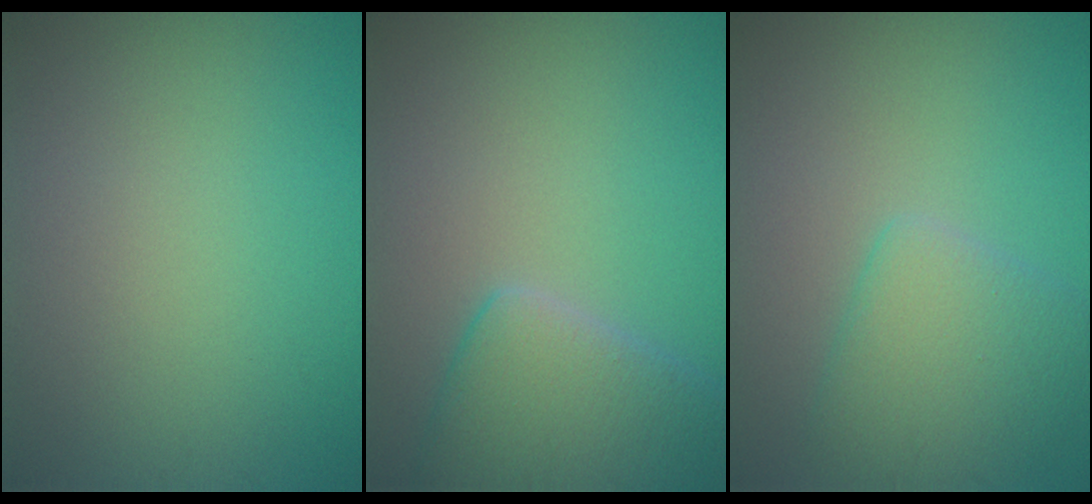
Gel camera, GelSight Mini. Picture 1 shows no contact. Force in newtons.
{"total": 5.3, "press": 5.3, "slide": 0.4}
{"total": 3.9, "press": 3.9, "slide": 0.4}